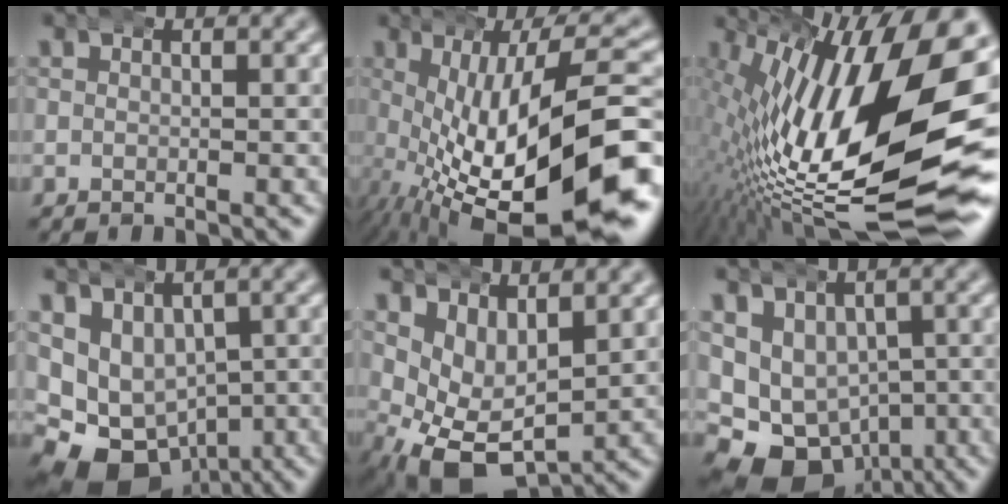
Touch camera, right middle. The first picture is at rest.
{"total": 15.9, "force": [-3.6, 6.8, 13.9], "torque": [-0.215, -0.026, -0.024]}
{"total": 21.6, "force": [-3.0, 8.7, 19.5], "torque": [-0.292, -0.008, -0.020]}
{"total": 12.6, "force": [-3.2, 10.7, 5.8], "torque": [-0.146, -0.060, -0.038]}
{"total": 6.5, "force": [-0.1, 4.6, 4.6], "torque": [-0.095, -0.028, 0.003]}
{"total": 12.6, "force": [-4.1, 10.4, 5.9], "torque": [-0.141, -0.062, -0.050]}